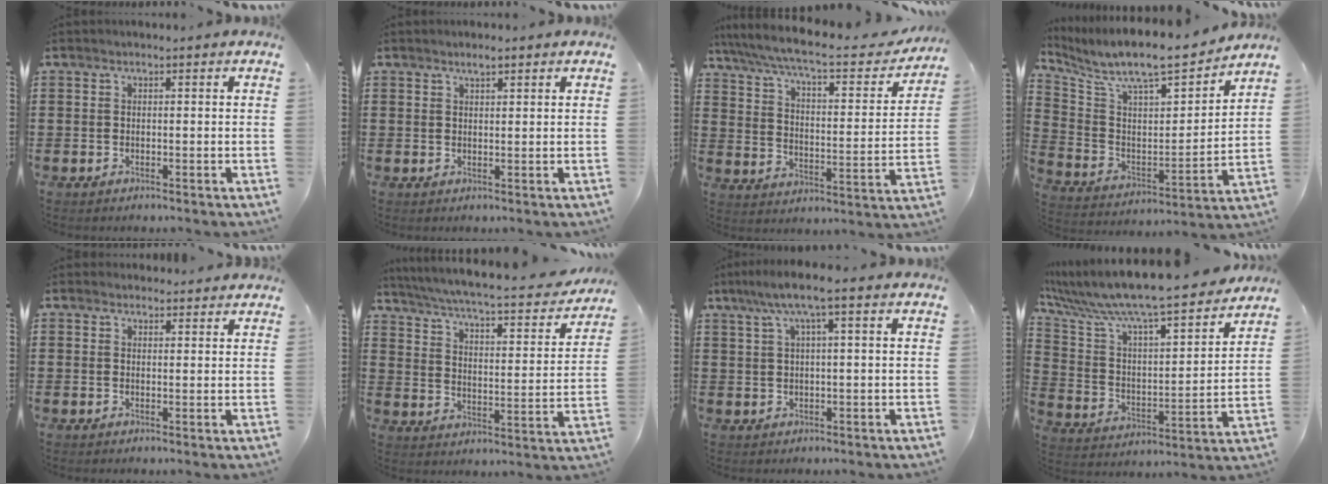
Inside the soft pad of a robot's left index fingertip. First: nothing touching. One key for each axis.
{"total": 1.7, "fx": 1.3, "fy": 0.3, "fz": 1.0, "tx": -0.020, "ty": 0.002, "tz": 0.024}
{"total": 7.9, "fx": 6.7, "fy": 0.7, "fz": 4.1, "tx": -0.109, "ty": -0.045, "tz": 0.110}
{"total": 8.8, "fx": 7.8, "fy": 1.4, "fz": 4.0, "tx": -0.107, "ty": -0.064, "tz": 0.125}
{"total": 1.9, "fx": 1.8, "fy": 0.6, "fz": 0.1, "tx": 0.001, "ty": 0.000, "tz": 0.034}
{"total": 4.8, "fx": 4.2, "fy": -0.1, "fz": 2.4, "tx": -0.068, "ty": -0.038, "tz": 0.062}
{"total": 4.8, "fx": 1.7, "fy": 0.4, "fz": 4.5, "tx": -0.097, "ty": 0.002, "tz": 0.021}
{"total": 9.6, "fx": 8.4, "fy": 0.6, "fz": 4.4, "tx": -0.126, "ty": -0.073, "tz": 0.137}